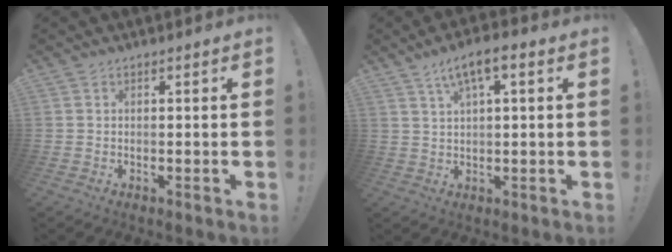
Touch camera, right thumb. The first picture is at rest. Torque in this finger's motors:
{"motor_torque": [-0.17, 0.11, 0.30, 0.52, 0.07]}